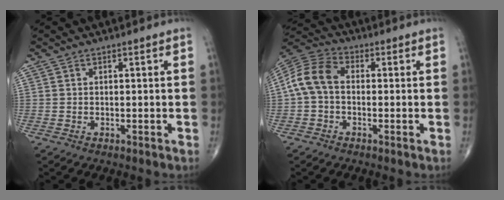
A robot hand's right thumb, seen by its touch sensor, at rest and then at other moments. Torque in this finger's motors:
{"motor_torque": [0.33, 0.51, 0.41, -0.33, 0.28]}